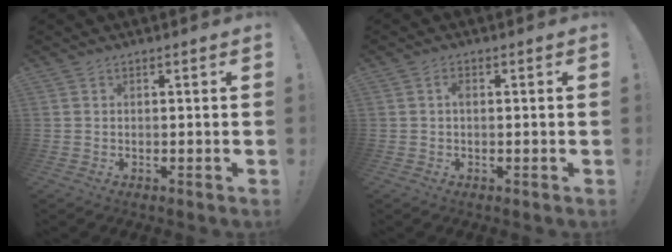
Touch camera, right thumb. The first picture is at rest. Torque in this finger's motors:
{"motor_torque": [0.10, 0.29, 0.07, -0.13, 0.00]}